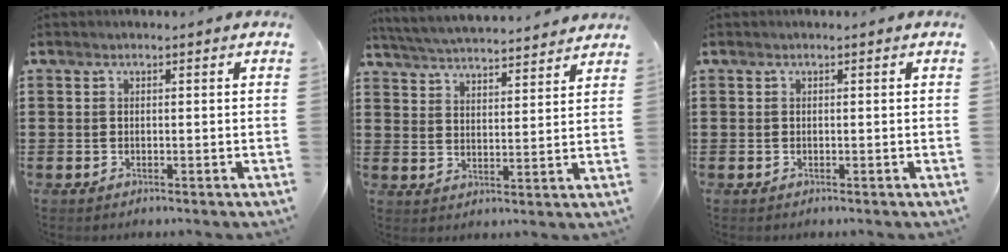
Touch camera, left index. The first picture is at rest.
{"total": 4.5, "force": [4.5, -0.3, 0.6], "torque": [-0.033, -0.031, 0.076]}
{"total": 0.0}